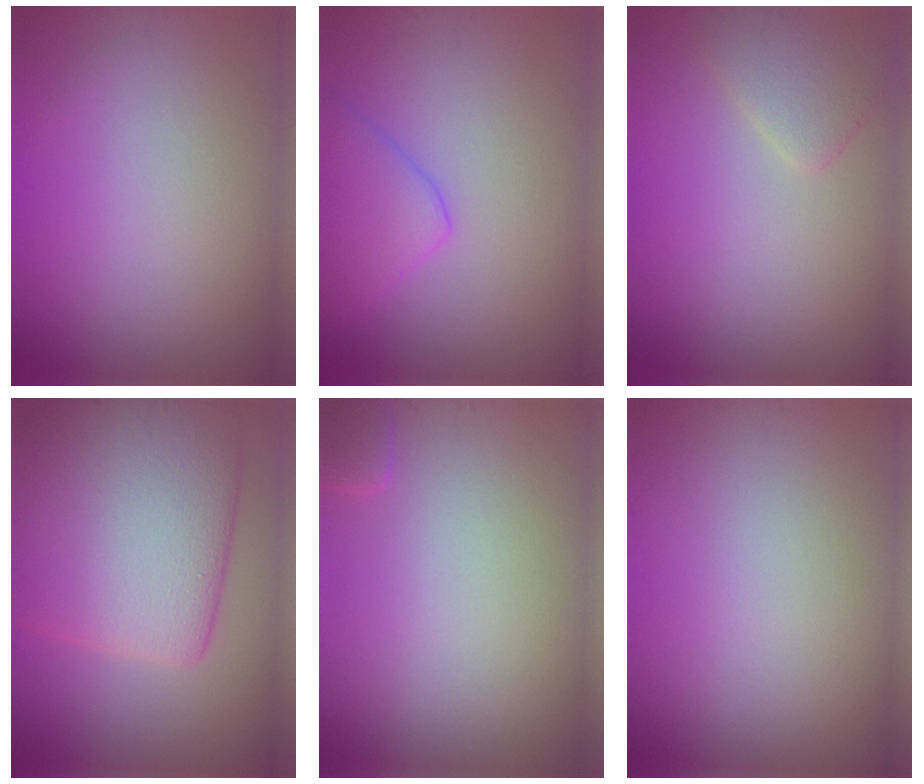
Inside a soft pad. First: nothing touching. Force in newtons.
{"total": 3.8, "press": 3.8, "slide": 0.3}
{"total": 2.2, "press": 2.2, "slide": 0.1}
{"total": 12.2, "press": 12.2, "slide": 0.7}
{"total": 1.1, "press": 1.0, "slide": 0.1}
{"total": 0.0}